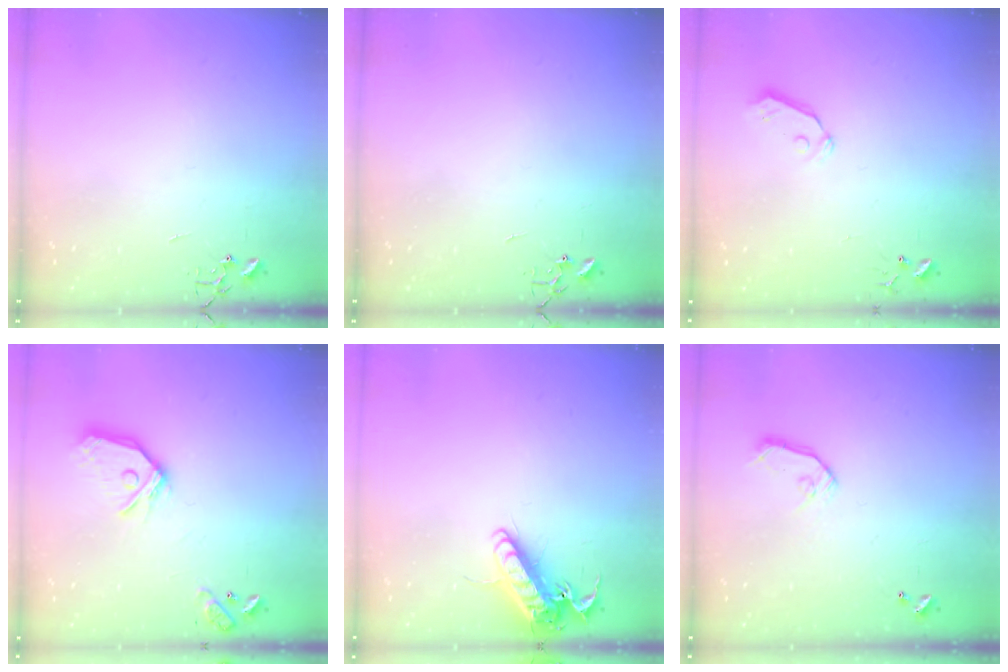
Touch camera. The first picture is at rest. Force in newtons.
{"total": 0.0}
{"total": 6.4, "press": 6.4, "slide": 0.6}
{"total": 15.0, "press": 14.9, "slide": 2.2}
{"total": 13.4, "press": 13.2, "slide": 2.5}
{"total": 8.0, "press": 8.0, "slide": 0.4}